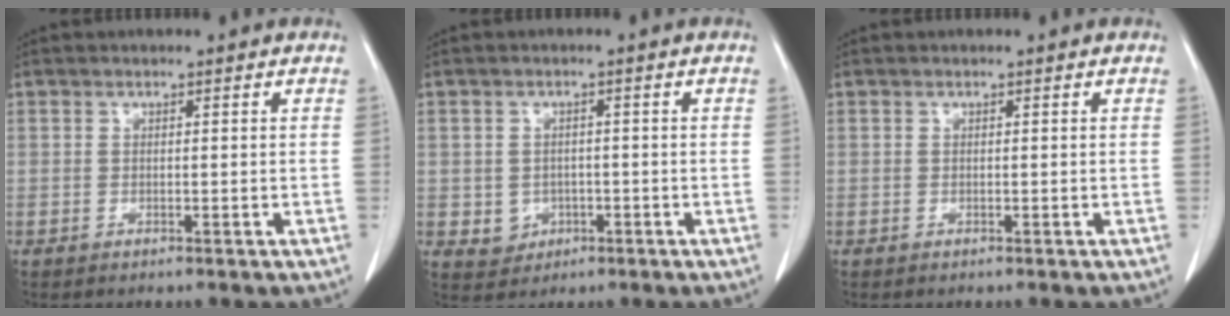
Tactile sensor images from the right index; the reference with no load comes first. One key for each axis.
{"total": 3.7, "fx": -0.8, "fy": 3.5, "fz": 0.9, "tx": -0.006, "ty": 0.006, "tz": -0.002}
{"total": 0.0}